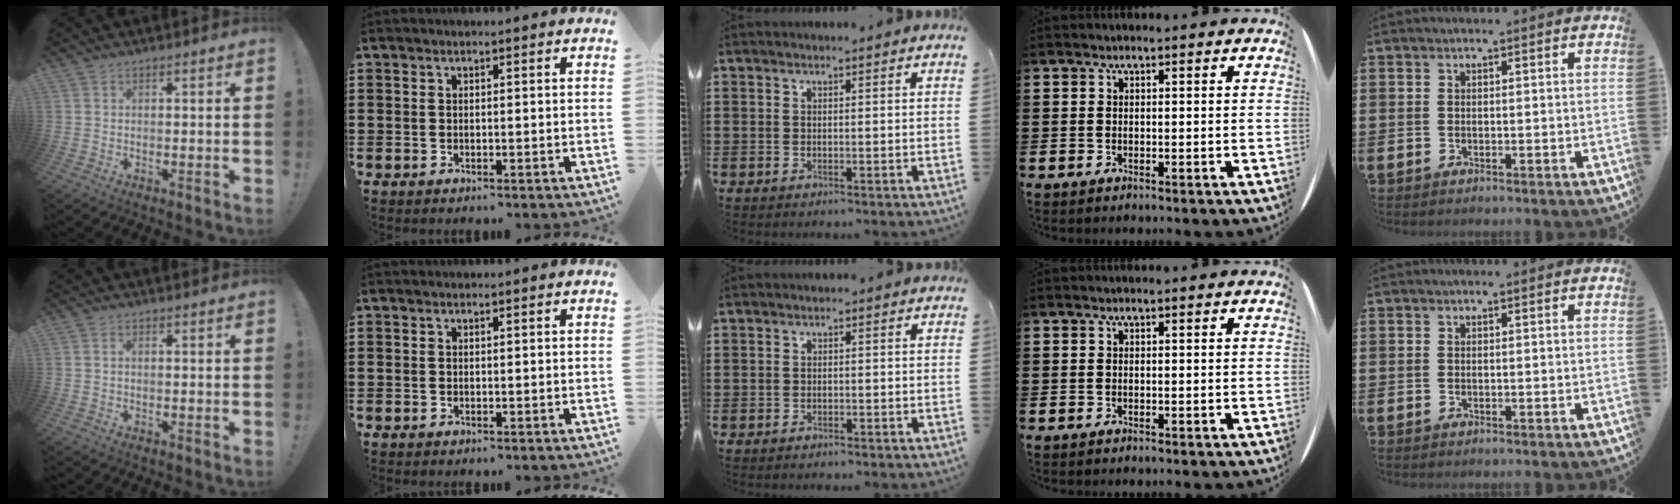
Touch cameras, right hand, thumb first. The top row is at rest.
{"thumb": {"total": 0.8, "force": [0.1, 0.5, 0.6], "torque": [-0.013, 0.004, 0.002]}, "middle": {"total": 0.7, "force": [-0.7, 0.3, 0.0], "torque": [-0.002, 0.000, -0.015]}}